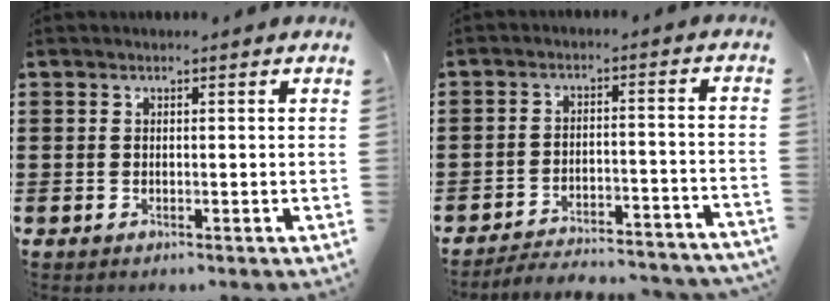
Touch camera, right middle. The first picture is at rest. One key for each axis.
{"total": 4.2, "fx": -4.1, "fy": 0.1, "fz": 0.8, "tx": -0.018, "ty": 0.002, "tz": -0.086}